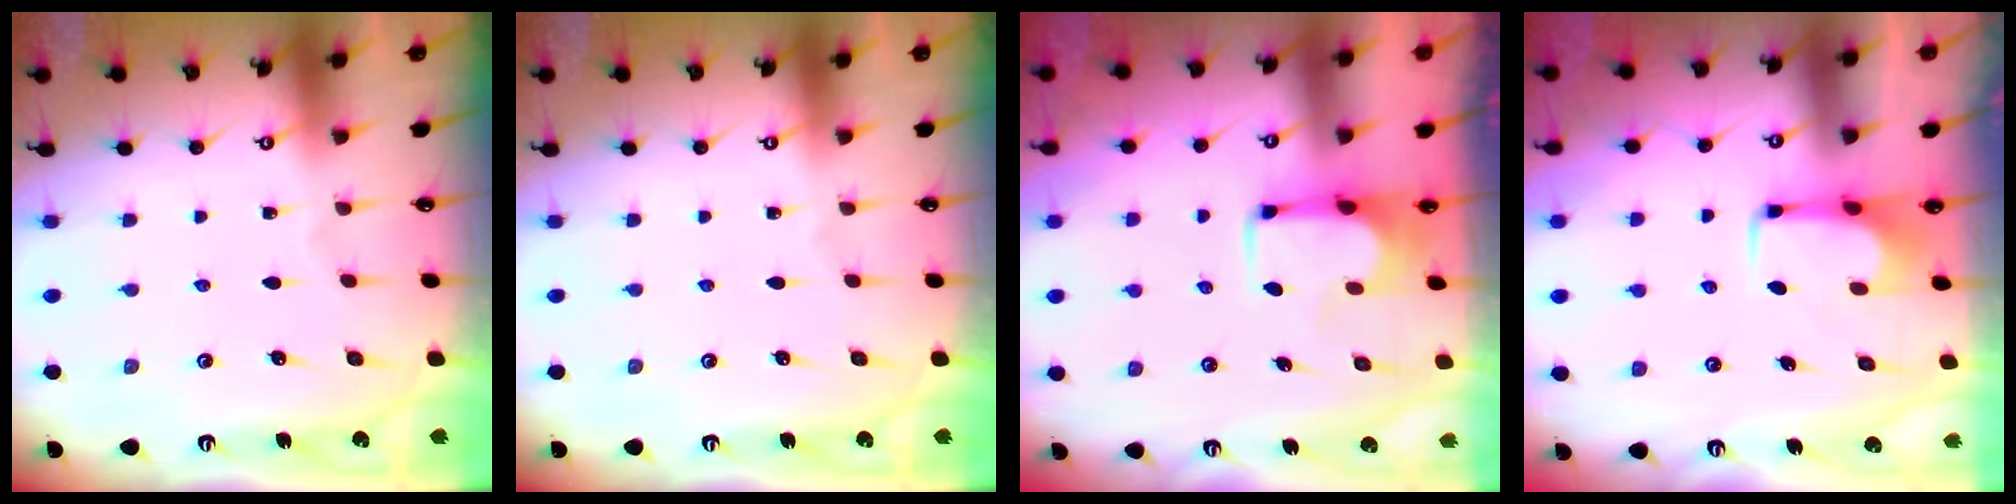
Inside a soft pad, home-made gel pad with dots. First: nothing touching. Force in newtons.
{"total": 0.0}
{"total": 3.3, "press": 3.2, "slide": 0.5}
{"total": 1.7, "press": 1.7, "slide": 0.4}